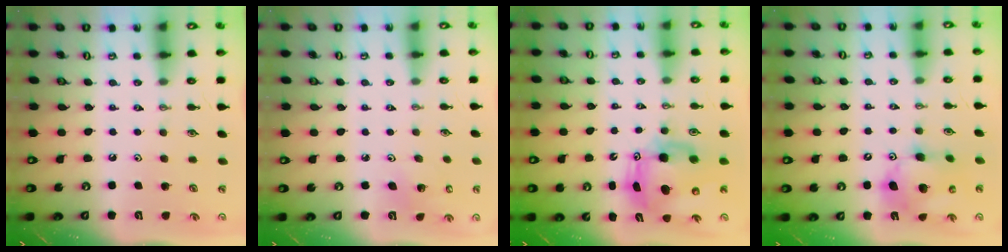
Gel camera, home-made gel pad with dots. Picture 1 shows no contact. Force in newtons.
{"total": 3.9, "press": 3.8, "slide": 0.5}
{"total": 9.9, "press": 9.7, "slide": 2.0}
{"total": 13.7, "press": 13.4, "slide": 2.4}